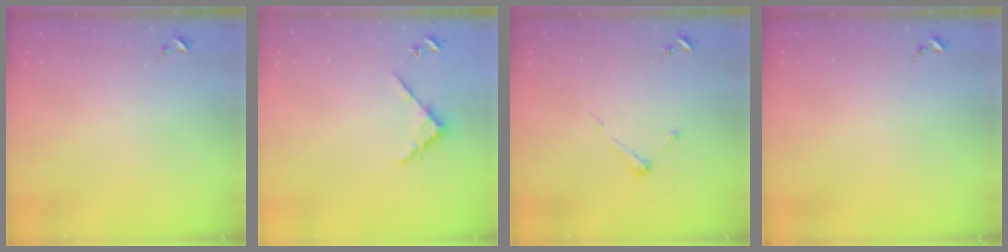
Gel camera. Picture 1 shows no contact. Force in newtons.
{"total": 3.4, "press": 3.4, "slide": 0.4}
{"total": 5.7, "press": 5.7, "slide": 0.4}
{"total": 0.0}